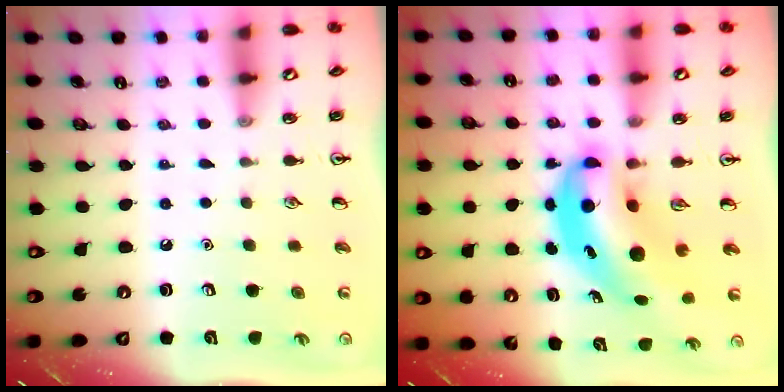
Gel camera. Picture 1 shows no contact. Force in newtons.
{"total": 9.4, "press": 9.0, "slide": 2.5}